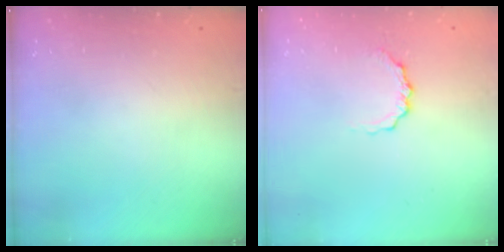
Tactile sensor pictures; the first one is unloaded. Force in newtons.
{"total": 4.7, "press": 4.7, "slide": 0.5}